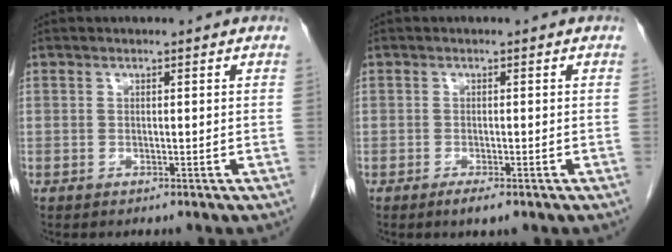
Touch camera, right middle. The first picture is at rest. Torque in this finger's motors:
{"motor_torque": [0.41, 0.02, -0.01, 0.02]}